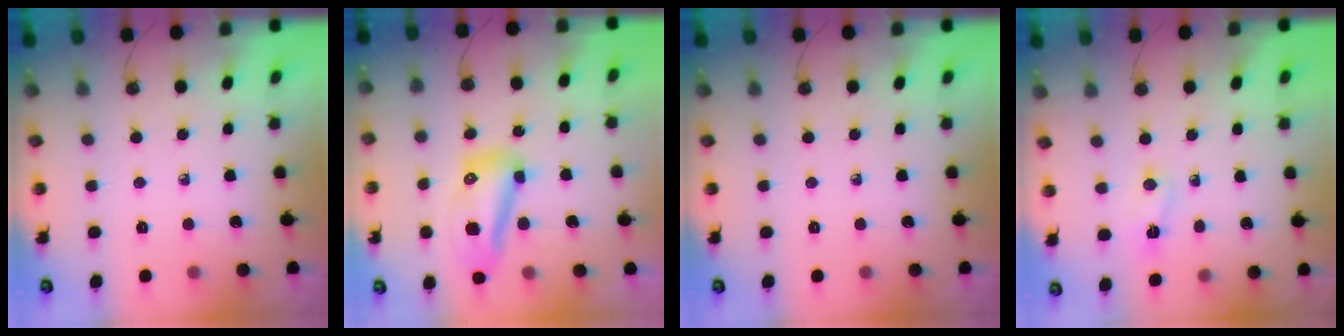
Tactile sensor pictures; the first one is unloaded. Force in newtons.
{"total": 11.7, "press": 11.5, "slide": 2.0}
{"total": 0.0}
{"total": 2.4, "press": 2.1, "slide": 1.1}